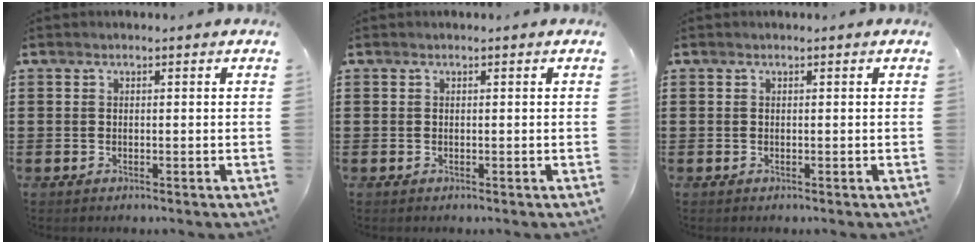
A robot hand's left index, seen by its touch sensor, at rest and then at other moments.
{"total": 0.0}
{"total": 0.0}